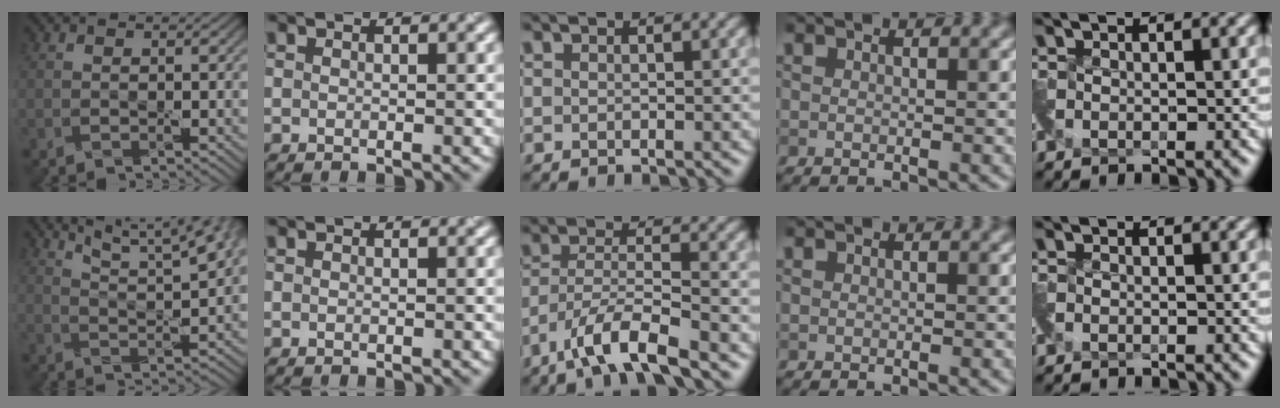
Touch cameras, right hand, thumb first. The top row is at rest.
{"thumb": {"total": 10.5, "force": [7.5, 2.0, 7.0], "torque": [-0.104, 0.011, 0.102]}, "middle": {"total": 5.9, "force": [-4.0, 1.2, 4.1], "torque": [-0.076, 0.002, -0.079]}, "little": {"total": 1.3, "force": [-1.1, -0.3, -0.6], "torque": [0.010, -0.015, -0.025]}}